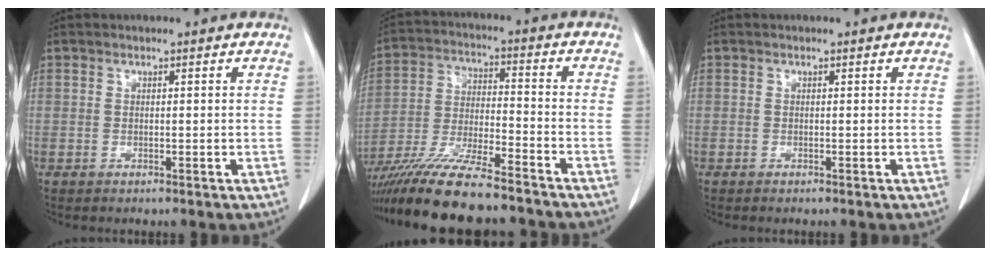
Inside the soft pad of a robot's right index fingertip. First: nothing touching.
{"total": 17.2, "force": [-14.3, 1.6, 9.4], "torque": [-0.195, -0.032, -0.252]}
{"total": 0.0}